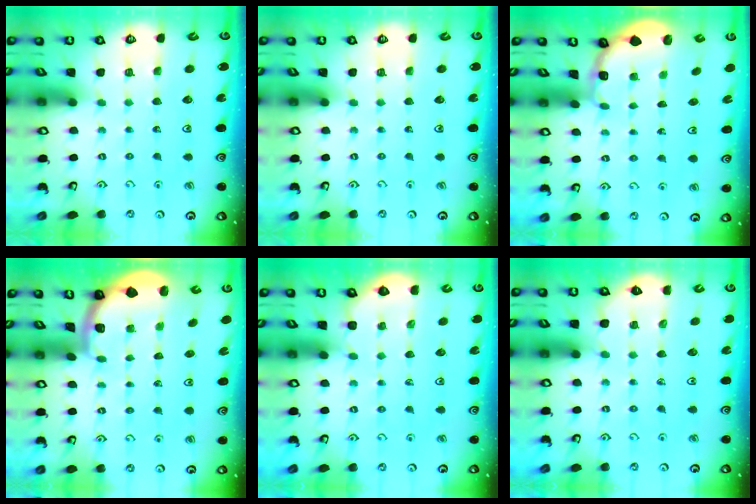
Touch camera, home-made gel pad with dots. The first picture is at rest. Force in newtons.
{"total": 0.0}
{"total": 1.8, "press": 1.7, "slide": 0.7}
{"total": 1.4, "press": 1.4, "slide": 0.1}
{"total": 2.9, "press": 2.9, "slide": 0.3}
{"total": 4.1, "press": 4.0, "slide": 0.7}